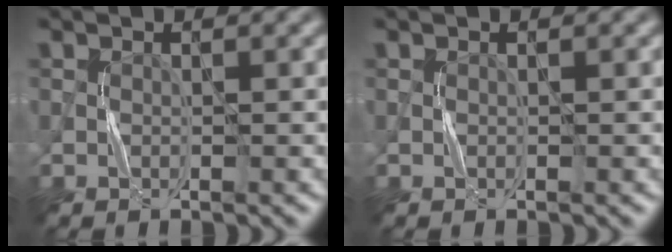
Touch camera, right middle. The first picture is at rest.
{"total": 0.0}